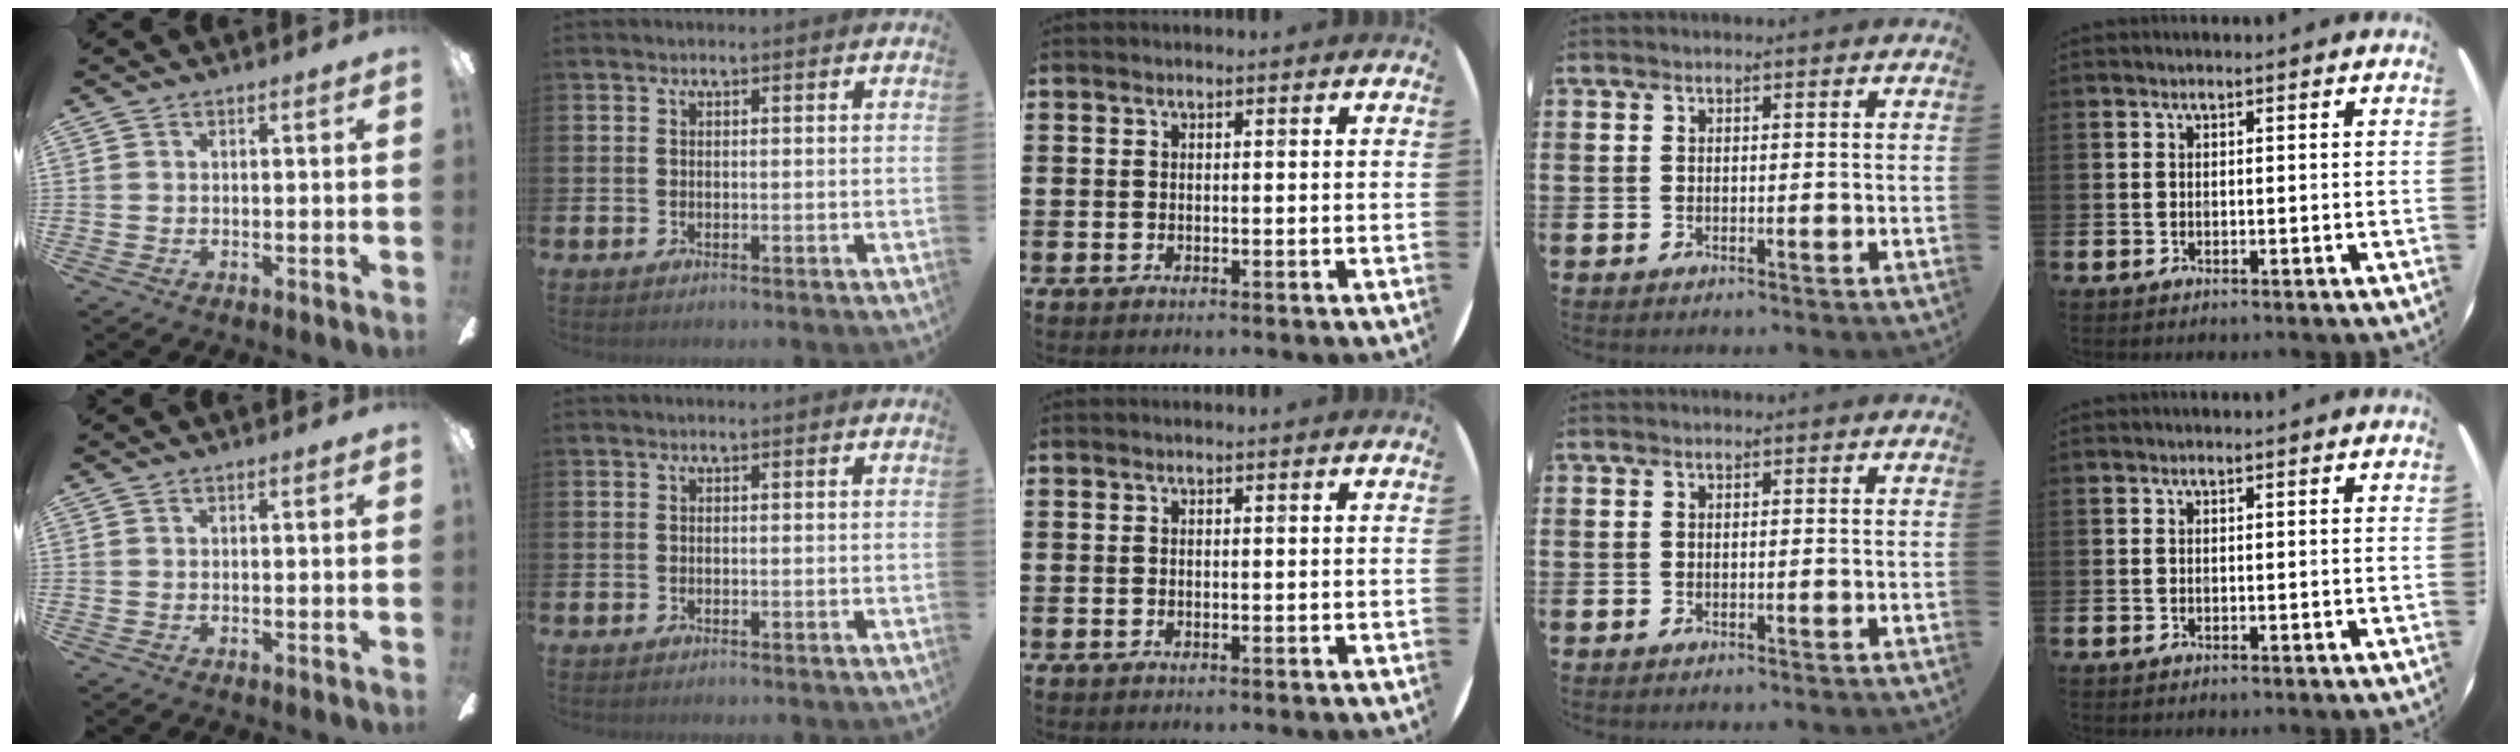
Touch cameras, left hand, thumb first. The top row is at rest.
{}